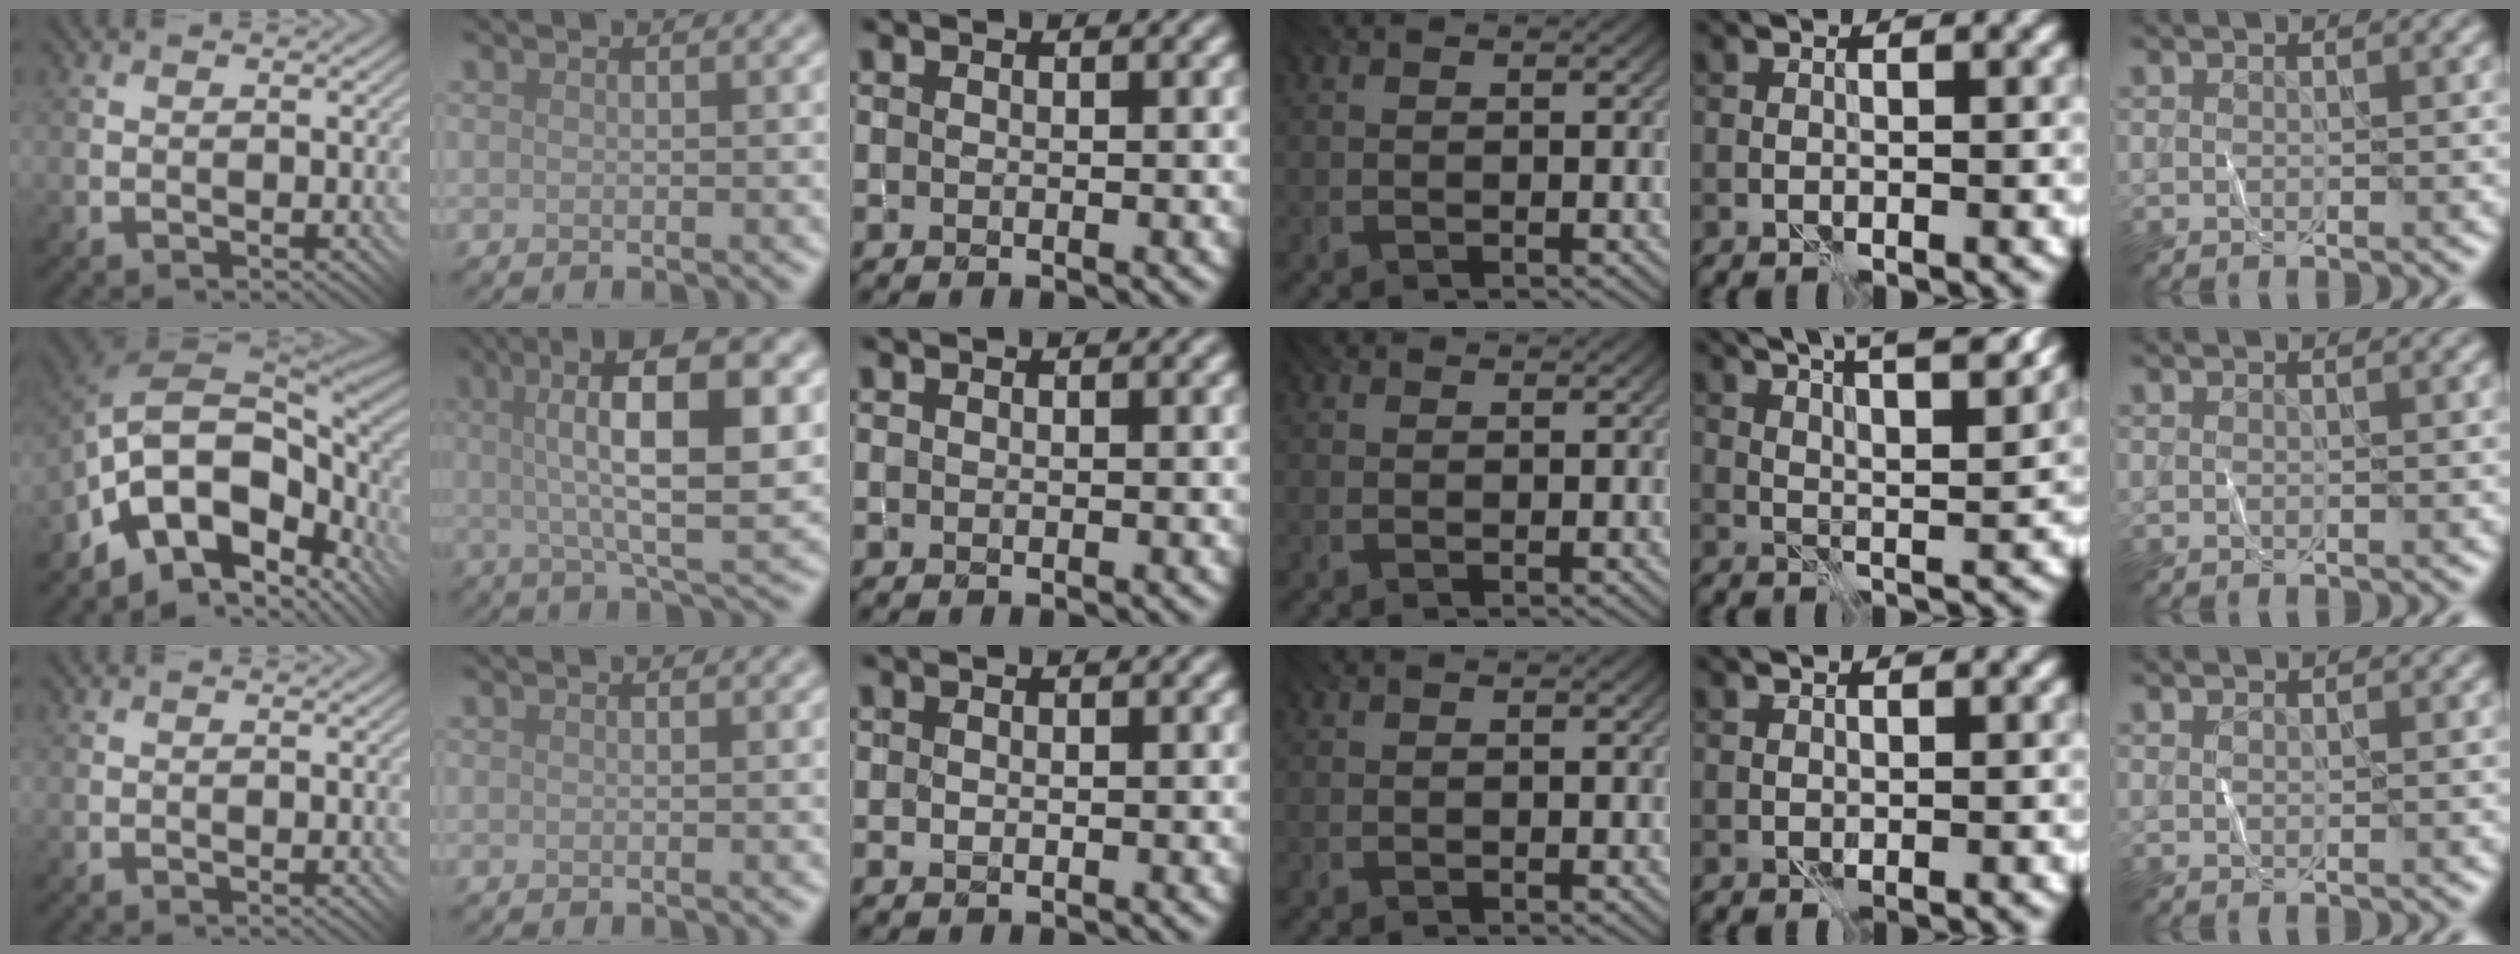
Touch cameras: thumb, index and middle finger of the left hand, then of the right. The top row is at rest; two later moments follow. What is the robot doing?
{"motion": "fold", "object": "shorts"}